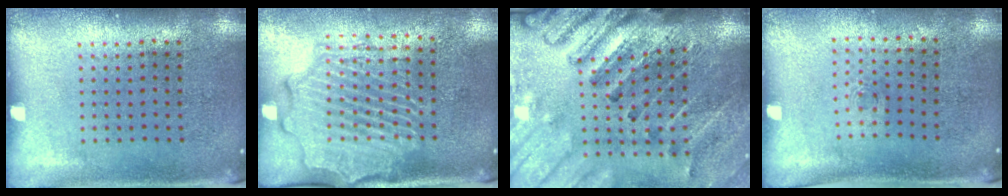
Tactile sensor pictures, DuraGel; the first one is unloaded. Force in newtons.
{"total": 2.4, "press": 2.2, "slide": 0.9}
{"total": 3.0, "press": 2.9, "slide": 0.8}
{"total": 0.5, "press": 0.3, "slide": 0.4}